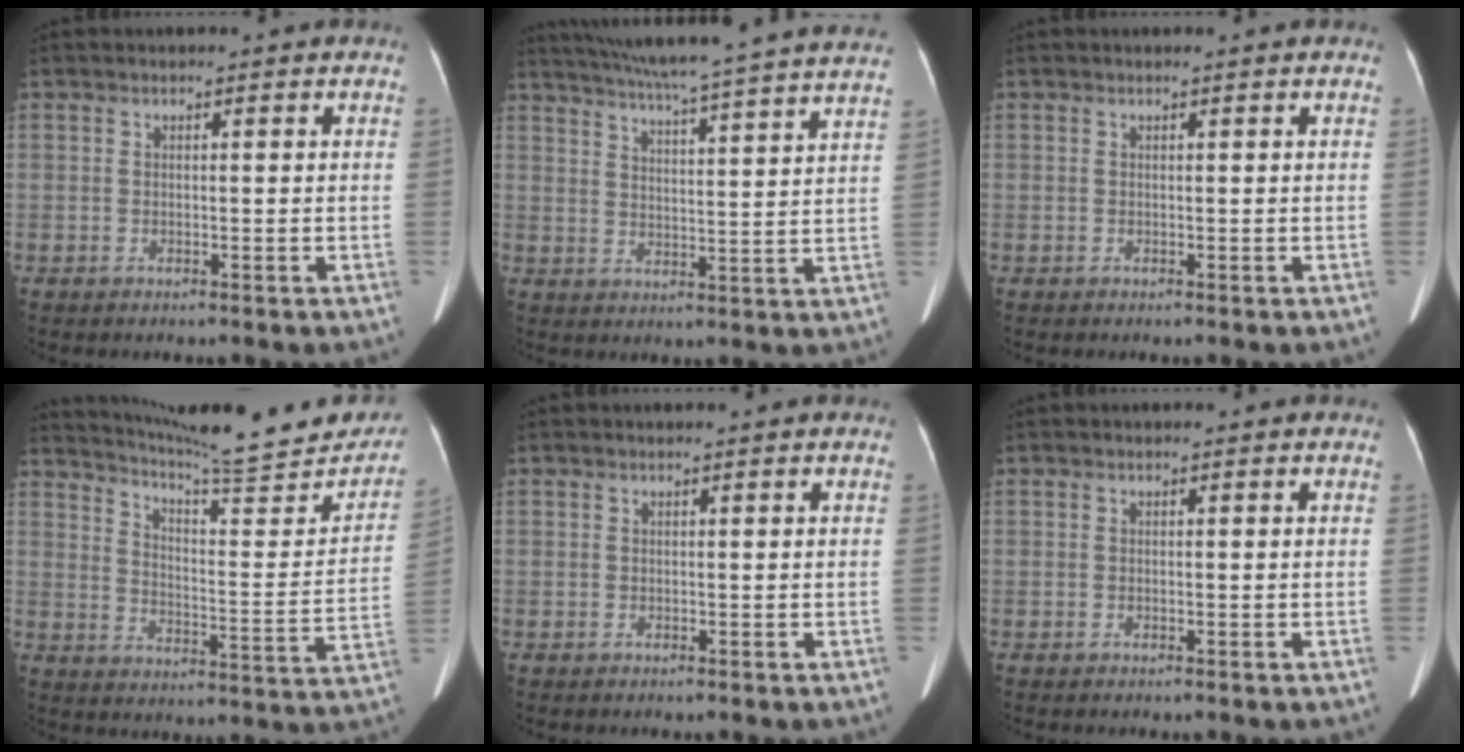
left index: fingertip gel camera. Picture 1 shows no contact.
{"total": 25.0, "force": [22.4, -0.7, 11.1], "torque": [-0.185, -0.020, 0.290]}
{"total": 0.0}
{"total": 22.6, "force": [20.6, 2.2, 9.0], "torque": [-0.130, -0.053, 0.270]}
{"total": 0.0}
{"total": 0.0}